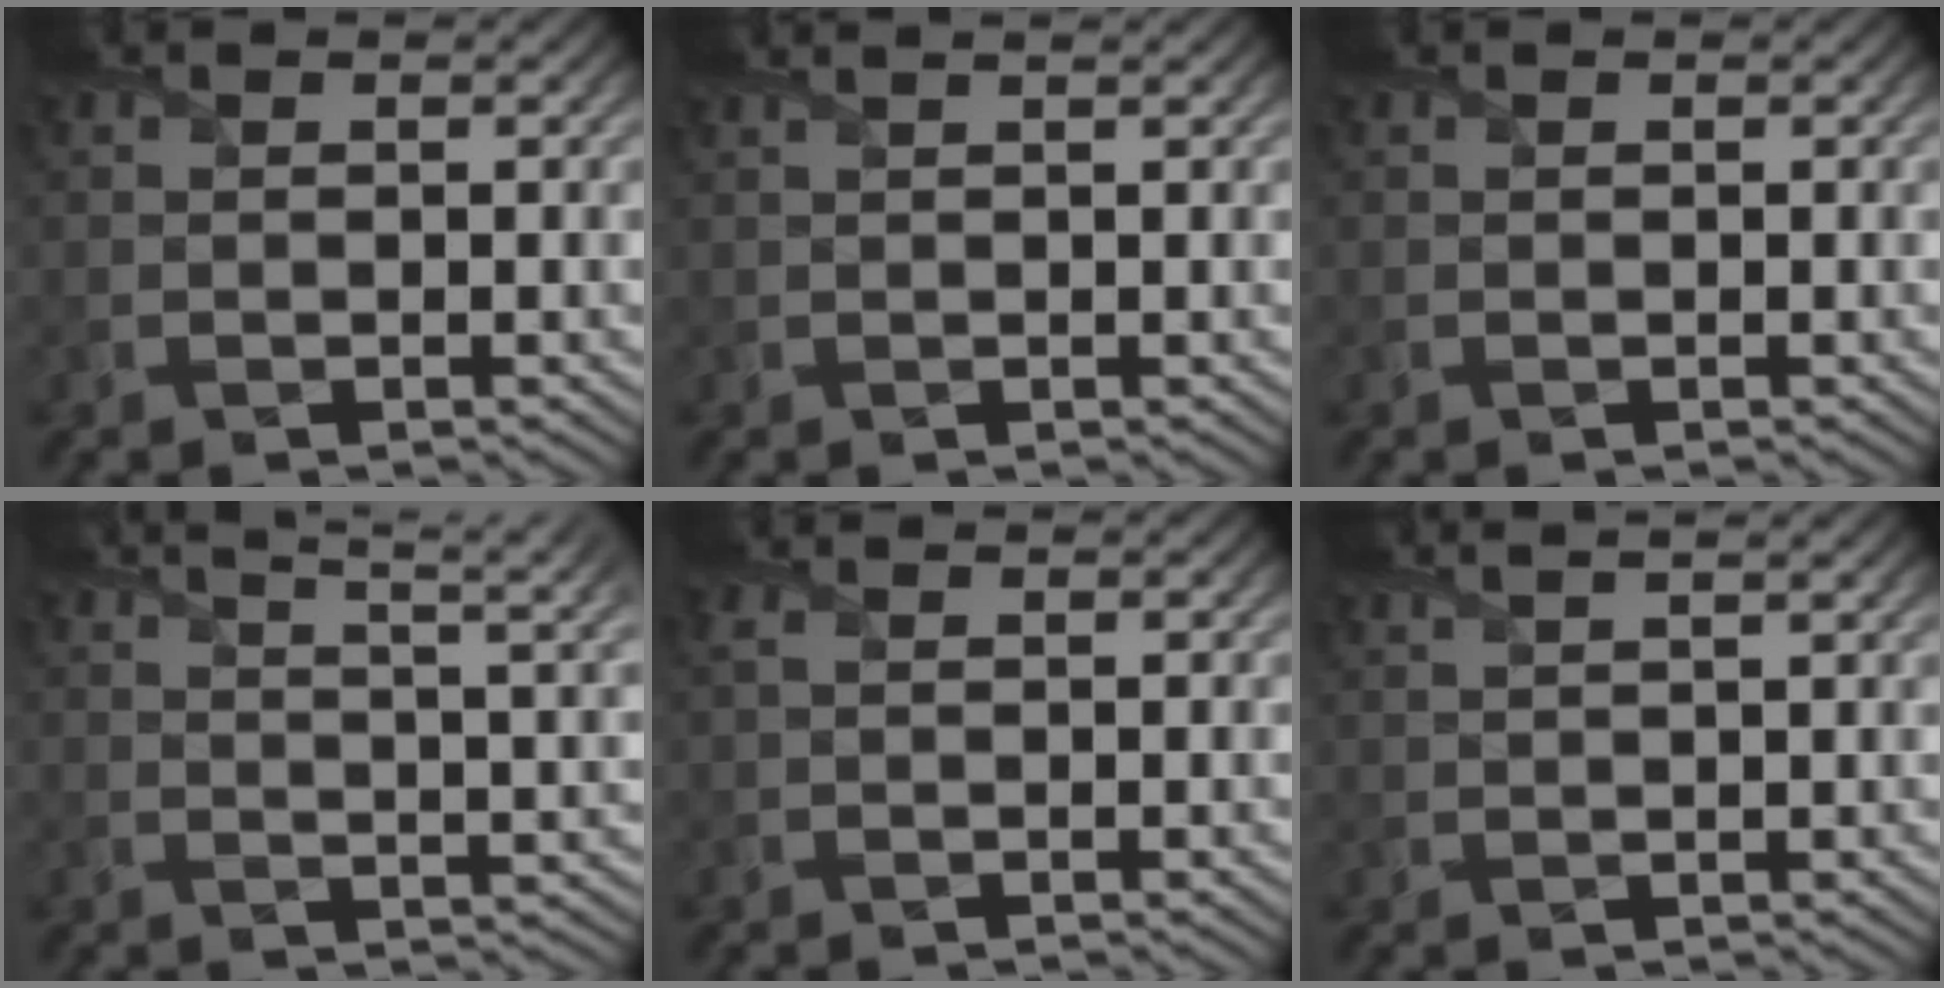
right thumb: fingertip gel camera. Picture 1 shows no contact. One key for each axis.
{"total": 1.8, "fx": 1.3, "fy": 0.5, "fz": 1.1, "tx": -0.017, "ty": 0.001, "tz": 0.002}
{"total": 0.0}
{"total": 9.2, "fx": 6.3, "fy": 2.3, "fz": 6.2, "tx": -0.075, "ty": 0.023, "tz": 0.060}
{"total": 1.2, "fx": 0.4, "fy": 0.6, "fz": 1.1, "tx": -0.029, "ty": 0.005, "tz": 0.006}
{"total": 4.1, "fx": 2.9, "fy": 1.1, "fz": 2.7, "tx": -0.029, "ty": 0.026, "tz": 0.011}